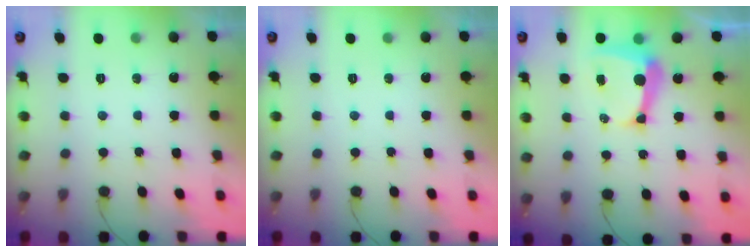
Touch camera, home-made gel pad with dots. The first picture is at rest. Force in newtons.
{"total": 0.0}
{"total": 8.7, "press": 8.6, "slide": 0.9}